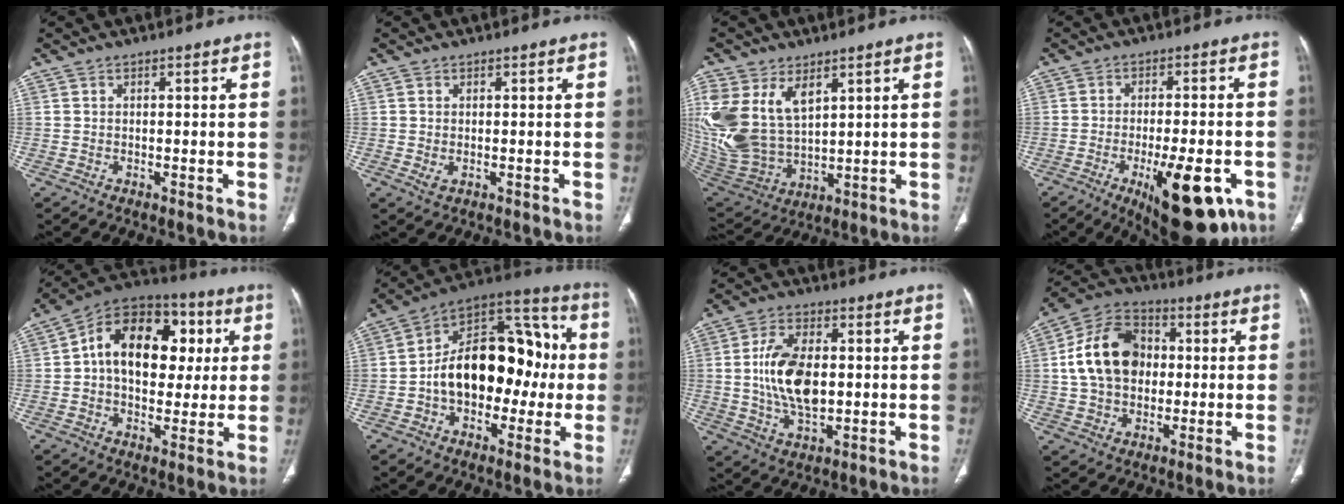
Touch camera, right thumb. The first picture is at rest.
{"total": 1.5, "force": [-0.2, 0.9, 1.1], "torque": [-0.026, -0.003, 0.000]}
{"total": 19.6, "force": [7.2, 12.3, 13.5], "torque": [-0.296, -0.021, 0.162]}
{"total": 16.1, "force": [-7.0, 5.9, 13.3], "torque": [-0.156, 0.014, -0.085]}
{"total": 20.0, "force": [3.3, 13.5, 14.4], "torque": [-0.189, 0.022, 0.044]}
{"total": 22.8, "force": [-1.2, 14.5, 17.6], "torque": [-0.237, 0.056, -0.017]}
{"total": 13.0, "force": [0.4, 7.2, 10.8], "torque": [-0.196, 0.000, 0.013]}
{"total": 15.7, "force": [1.3, 11.7, 10.4], "torque": [-0.159, 0.023, 0.016]}